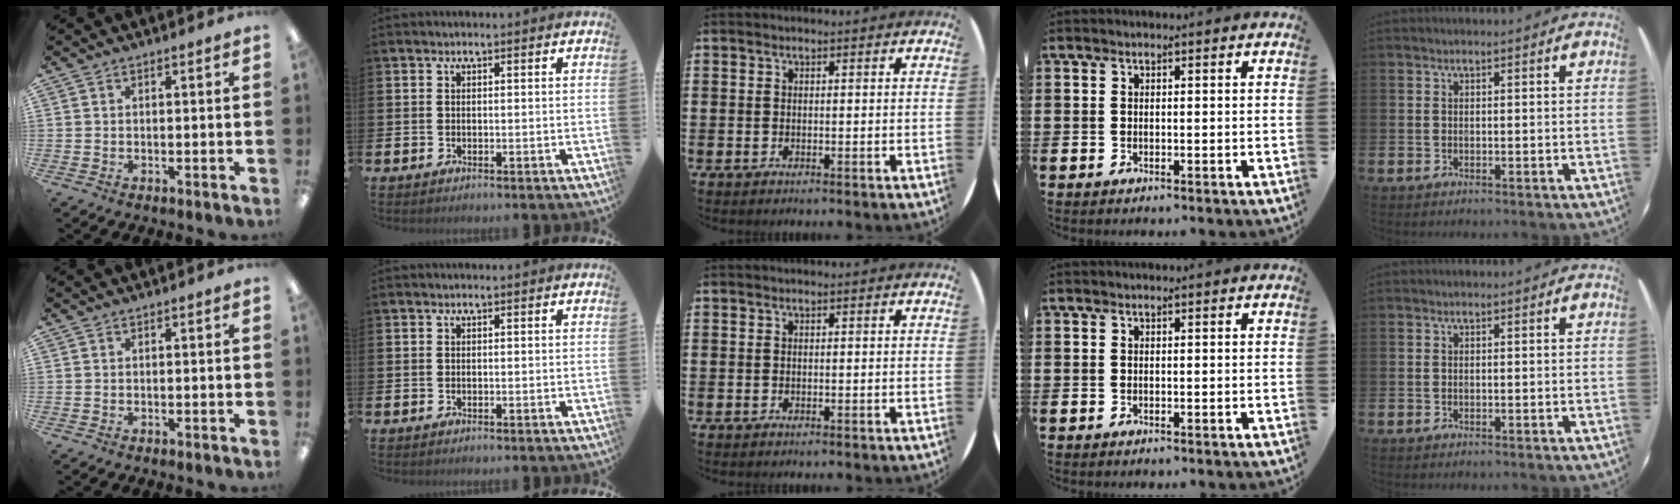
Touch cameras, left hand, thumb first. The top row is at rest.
{}